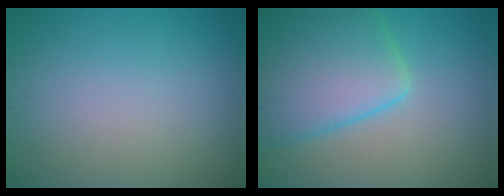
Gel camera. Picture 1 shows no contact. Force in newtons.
{"total": 8.2, "press": 8.2, "slide": 0.4}